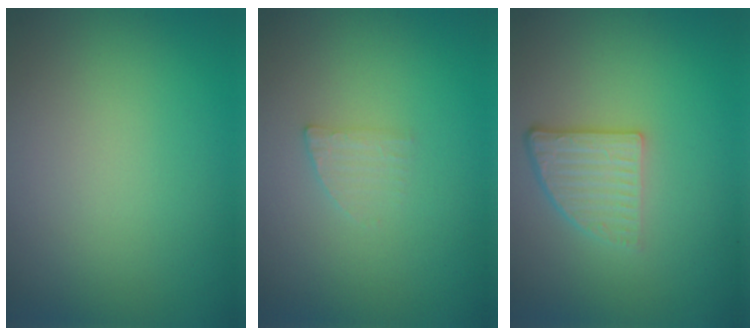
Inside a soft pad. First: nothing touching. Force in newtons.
{"total": 1.2, "press": 1.2, "slide": 0.3}
{"total": 3.3, "press": 2.5, "slide": 2.2}